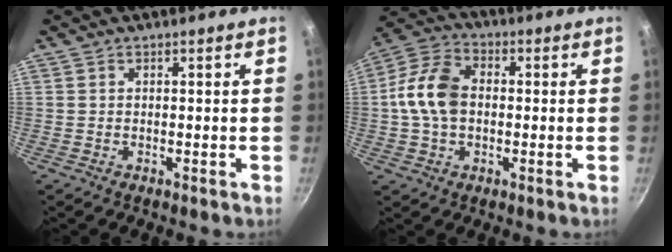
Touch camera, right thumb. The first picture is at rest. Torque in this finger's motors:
{"motor_torque": [0.15, 0.33, 0.06, 0.03, 0.08]}